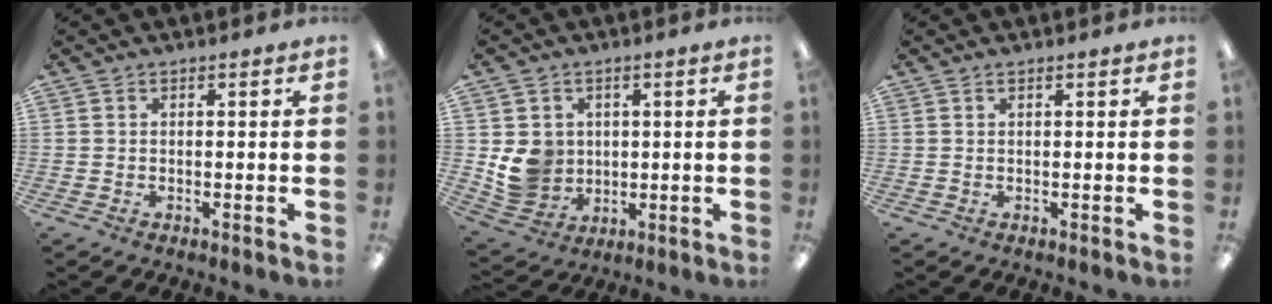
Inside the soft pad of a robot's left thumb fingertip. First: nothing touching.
{"total": 8.0, "force": [1.0, 7.6, 2.2], "torque": [-0.044, 0.001, 0.026]}
{"total": 0.8, "force": [0.4, 0.2, 0.6], "torque": [-0.013, 0.001, 0.008]}